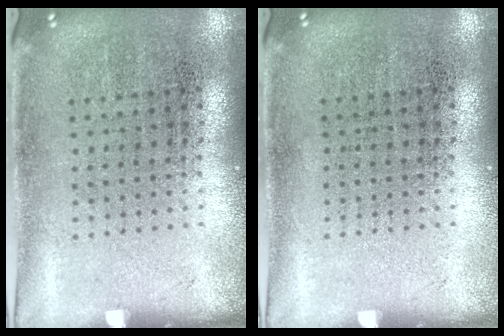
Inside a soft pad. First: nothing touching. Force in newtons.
{"total": 0.0}